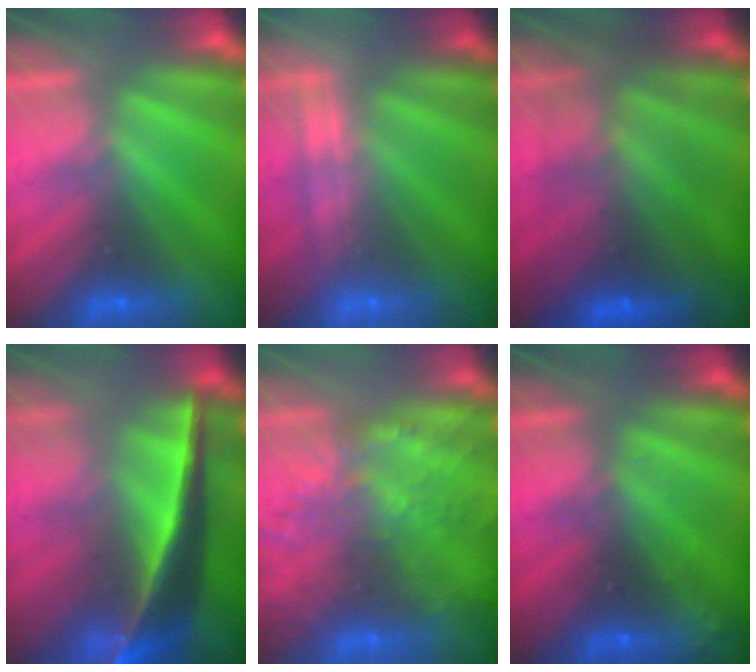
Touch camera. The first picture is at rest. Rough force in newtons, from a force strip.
{"total": 2.3}
{"total": 5.7}
{"total": 7.9}
{"total": 5.6}
{"total": 2.7}